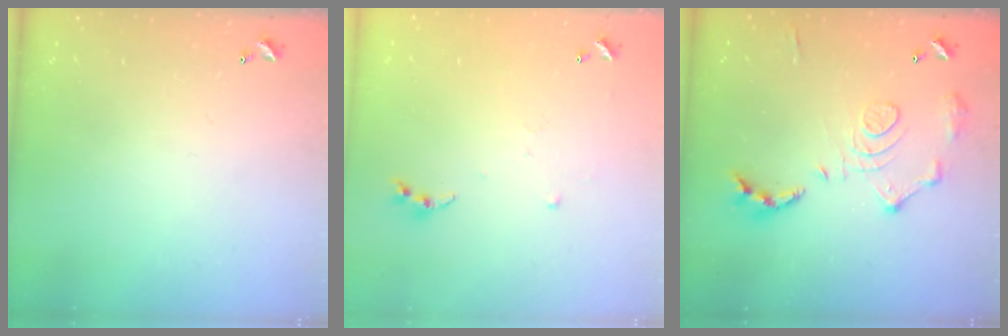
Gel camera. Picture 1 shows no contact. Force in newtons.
{"total": 4.8, "press": 4.7, "slide": 0.5}
{"total": 14.2, "press": 14.1, "slide": 1.2}